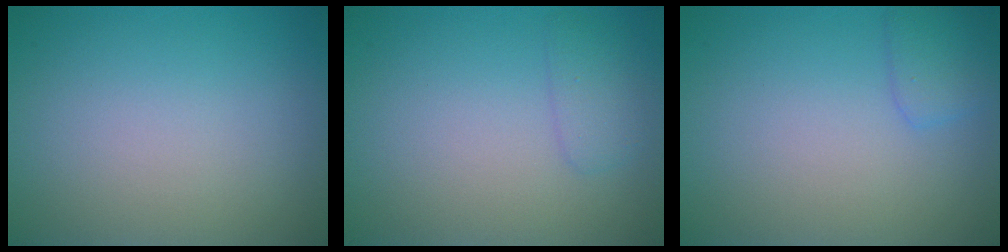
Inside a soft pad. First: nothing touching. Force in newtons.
{"total": 1.5, "press": 1.5, "slide": 0.1}
{"total": 1.6, "press": 1.6, "slide": 0.1}